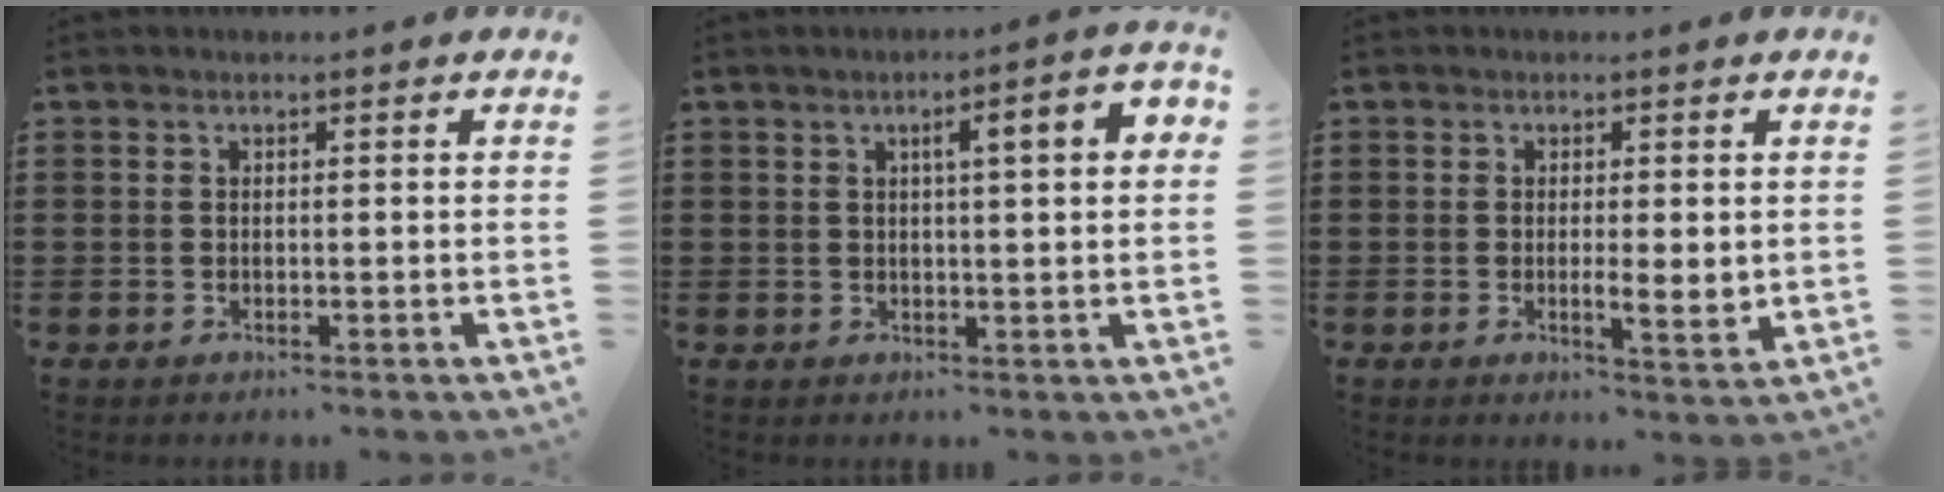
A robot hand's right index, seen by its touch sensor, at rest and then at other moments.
{"total": 4.6, "force": [0.9, 0.7, 4.4], "torque": [-0.077, 0.000, 0.007]}
{"total": 3.6, "force": [-0.1, 0.8, 3.5], "torque": [-0.054, -0.003, -0.004]}